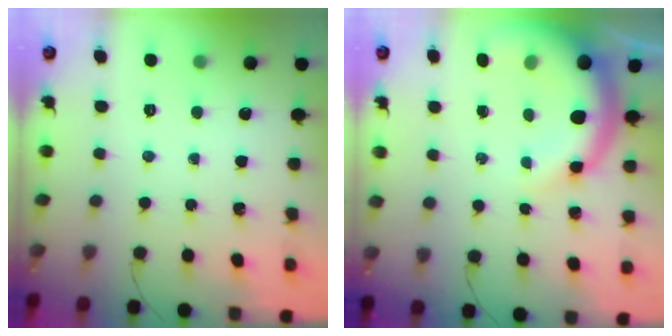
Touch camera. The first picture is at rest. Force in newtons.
{"total": 10.8, "press": 10.4, "slide": 2.7}